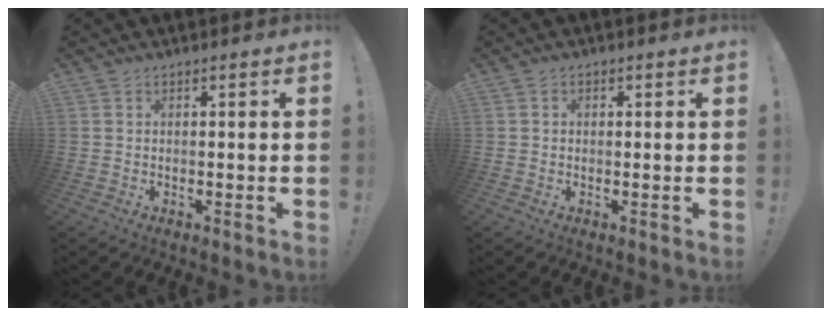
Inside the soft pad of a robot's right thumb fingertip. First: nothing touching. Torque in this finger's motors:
{"motor_torque": [-0.12, -0.19, -0.07, 0.16, 0.08]}